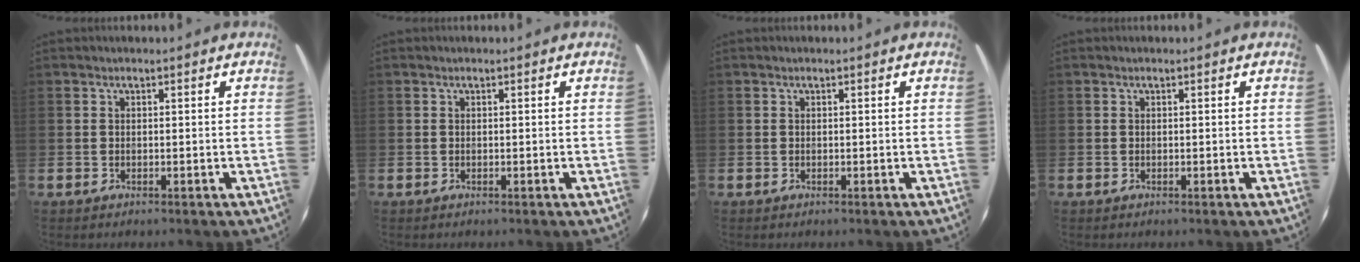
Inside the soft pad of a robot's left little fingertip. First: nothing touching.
{"total": 0.0}
{"total": 0.0}
{"total": 0.0}